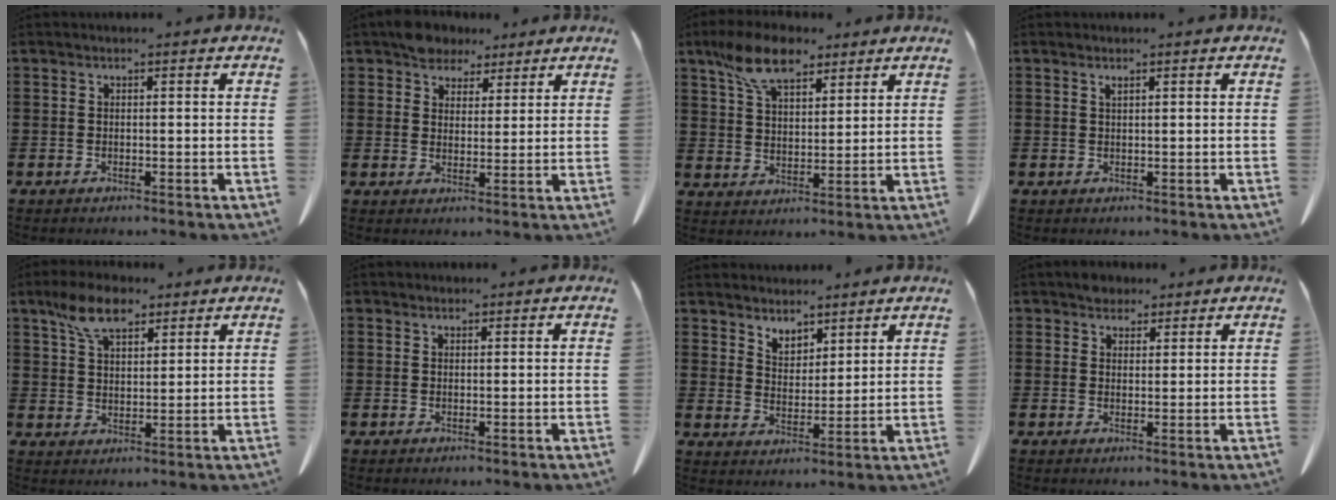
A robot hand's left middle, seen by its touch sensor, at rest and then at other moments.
{"total": 5.0, "force": [4.2, 2.6, 0.9], "torque": [-0.025, 0.000, 0.081]}
{"total": 9.8, "force": [7.0, 4.1, 5.6], "torque": [-0.130, -0.001, 0.130]}
{"total": 0.7, "force": [0.5, 0.1, 0.4], "torque": [-0.011, 0.000, 0.010]}
{"total": 7.9, "force": [5.3, 3.5, 4.6], "torque": [-0.107, 0.005, 0.099]}
{"total": 1.0, "force": [0.9, 0.4, 0.2], "torque": [-0.007, 0.003, 0.017]}
{"total": 4.6, "force": [4.2, 1.9, -0.3], "torque": [-0.011, -0.015, 0.080]}
{"total": 3.0, "force": [2.5, 1.4, 0.6], "torque": [-0.010, 0.004, 0.048]}